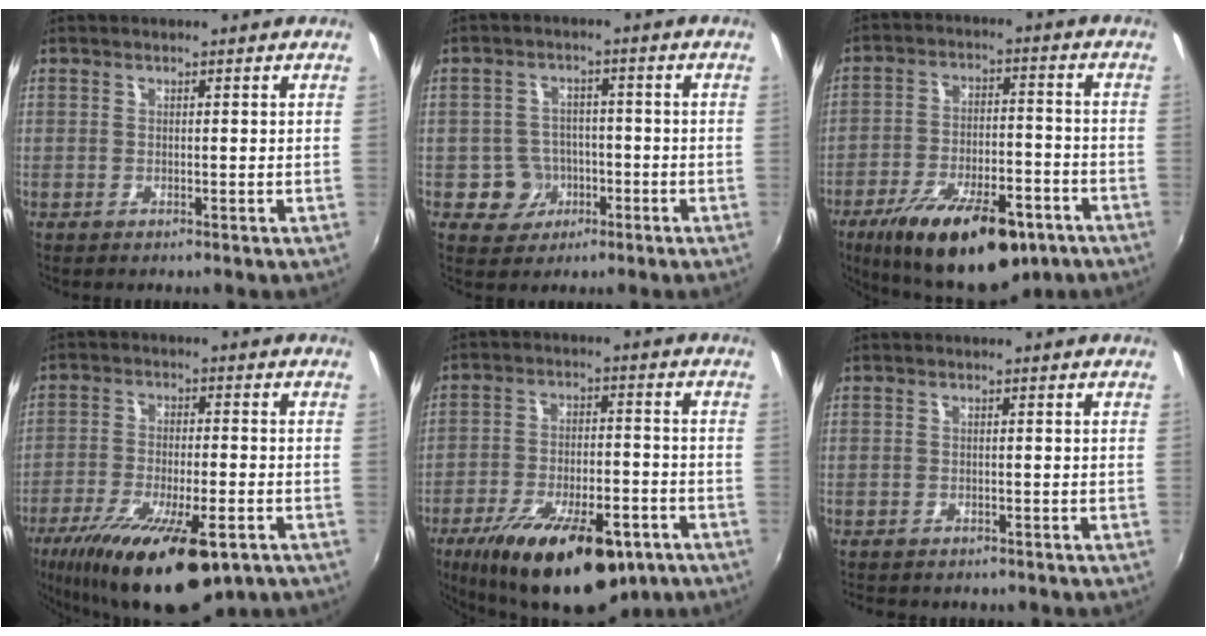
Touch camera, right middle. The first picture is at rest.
{"total": 5.9, "force": [-2.2, 5.4, 0.9], "torque": [-0.030, 0.014, -0.025]}
{"total": 20.6, "force": [-13.1, 7.9, 13.8], "torque": [-0.243, -0.029, -0.192]}
{"total": 19.8, "force": [-12.4, 6.3, 14.1], "torque": [-0.266, -0.060, -0.200]}
{"total": 21.9, "force": [-13.8, 8.6, 14.8], "torque": [-0.264, -0.035, -0.201]}
{"total": 2.8, "force": [-2.4, 1.2, 0.9], "torque": [-0.024, -0.015, -0.033]}